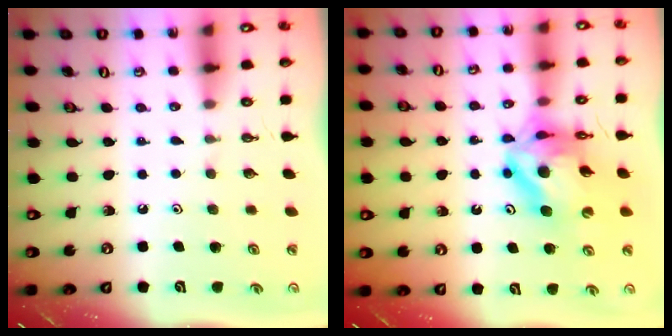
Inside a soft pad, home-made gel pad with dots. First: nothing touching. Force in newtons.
{"total": 14.5, "press": 14.4, "slide": 1.6}